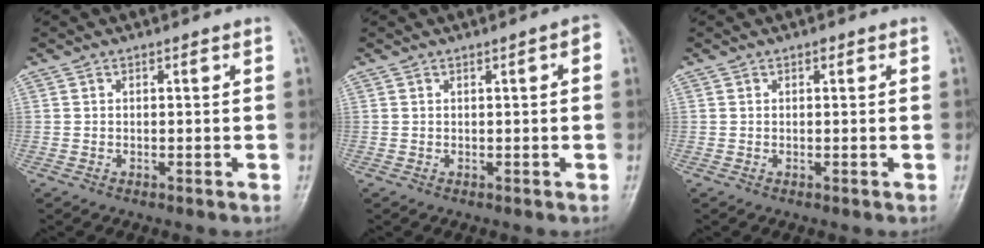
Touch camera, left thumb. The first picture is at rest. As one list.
[{"total": 1.8, "force": [0.3, 0.4, 1.8], "torque": [-0.022, 0.005, 0.002]}, {"total": 0.6, "force": [0.3, 0.4, 0.4], "torque": [-0.003, 0.001, 0.002]}]